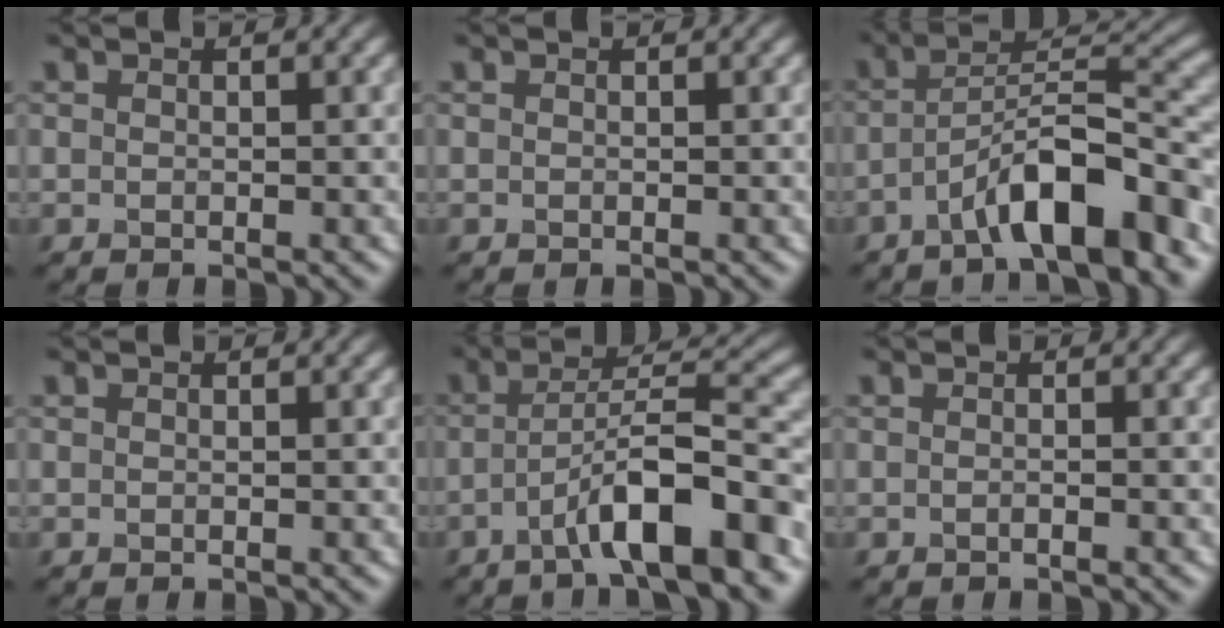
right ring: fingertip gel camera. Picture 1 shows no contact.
{"total": 0.0}
{"total": 8.4, "force": [-4.7, 2.2, 6.6], "torque": [-0.101, 0.019, -0.076]}
{"total": 0.0}
{"total": 8.4, "force": [-4.0, 1.6, 7.2], "torque": [-0.109, 0.022, -0.065]}
{"total": 0.5, "force": [-0.3, 0.1, 0.4], "torque": [-0.007, 0.000, -0.007]}